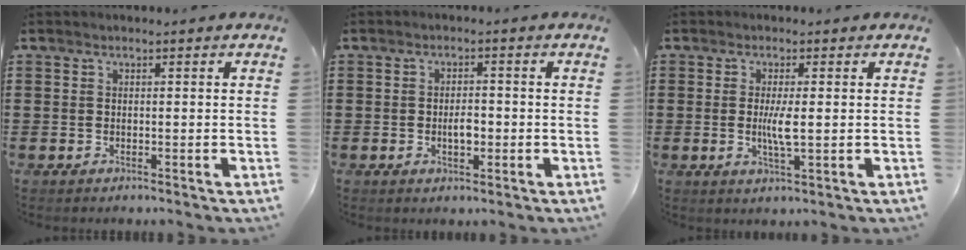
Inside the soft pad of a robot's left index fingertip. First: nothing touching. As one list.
[{"total": 2.7, "force": [-0.4, 1.3, 2.4], "torque": [-0.037, 0.001, -0.009]}, {"total": 3.9, "force": [0.2, 0.5, 3.9], "torque": [-0.079, -0.005, -0.001]}]